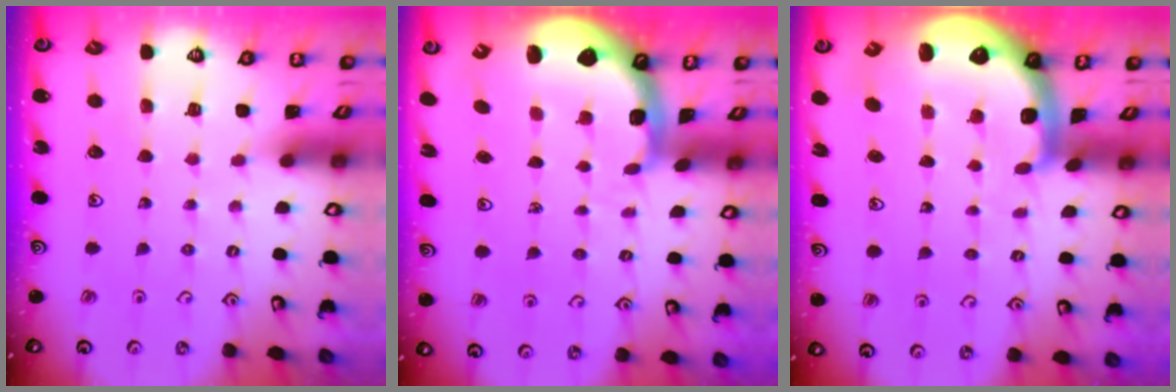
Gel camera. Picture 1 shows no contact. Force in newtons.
{"total": 3.5, "press": 2.4, "slide": 2.6}
{"total": 5.3, "press": 5.2, "slide": 0.9}